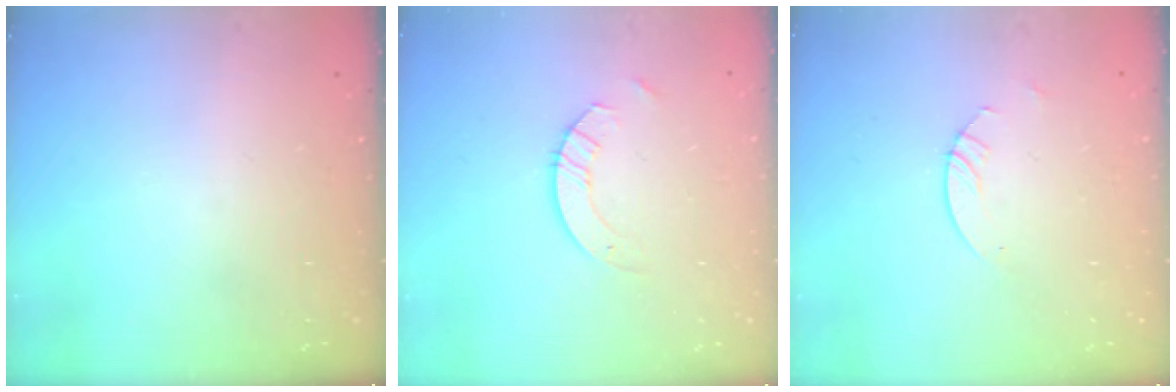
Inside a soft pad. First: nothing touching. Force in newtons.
{"total": 4.4, "press": 4.3, "slide": 0.4}
{"total": 3.0, "press": 2.9, "slide": 0.3}